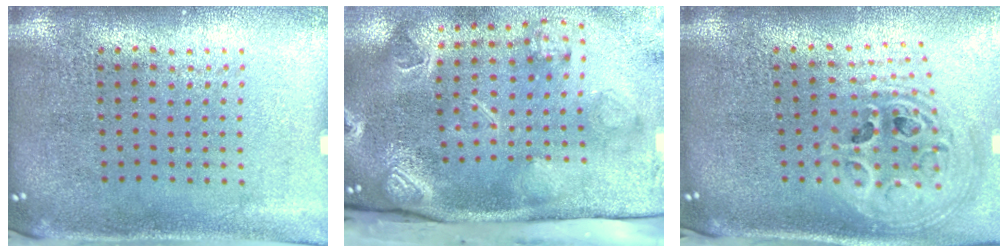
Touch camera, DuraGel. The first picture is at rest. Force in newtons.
{"total": 4.3, "press": 3.2, "slide": 2.8}
{"total": 2.5, "press": 1.9, "slide": 1.6}